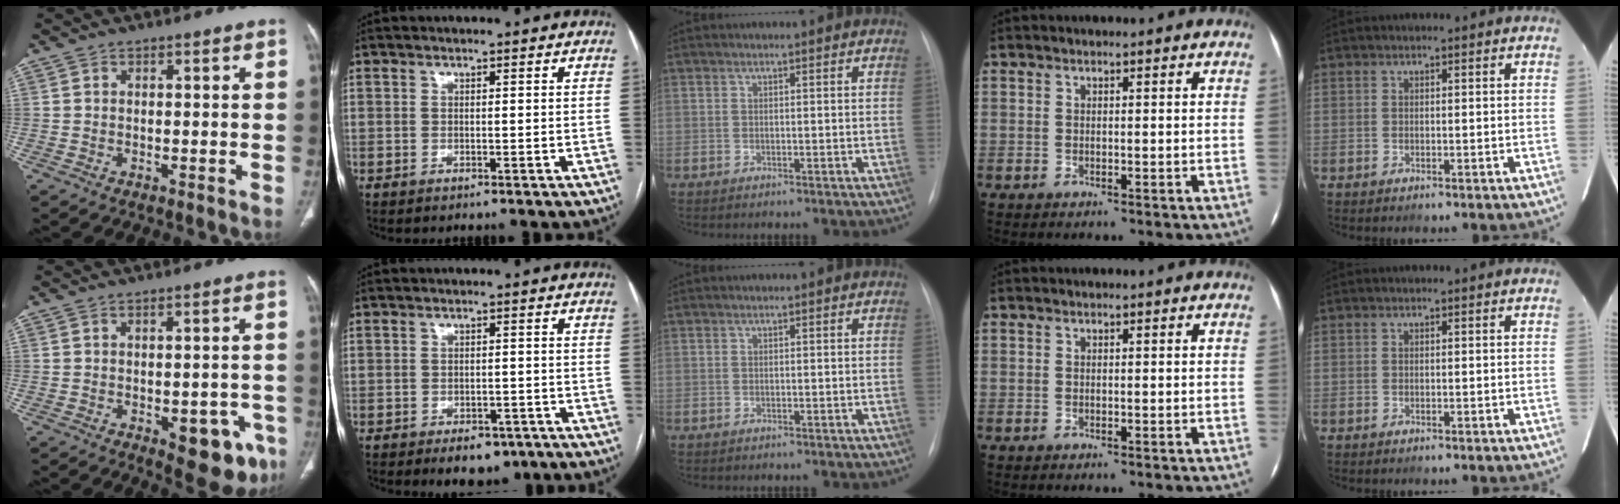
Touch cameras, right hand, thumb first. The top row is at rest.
{"thumb": {"total": 10.6, "force": [-4.5, 5.1, 8.2], "torque": [-0.067, 0.008, -0.047]}, "index": {"total": 5.6, "force": [-3.8, 3.1, 2.7], "torque": [-0.027, 0.002, -0.047]}}